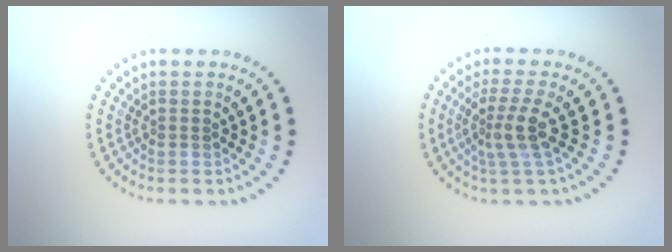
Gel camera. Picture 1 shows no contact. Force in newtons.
{"total": 2.9, "press": 2.2, "slide": 1.9}